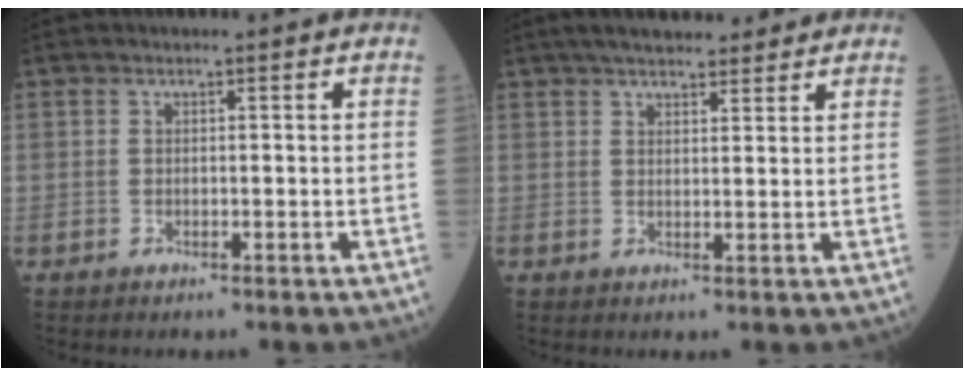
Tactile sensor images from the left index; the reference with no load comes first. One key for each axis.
{"total": 9.3, "fx": 7.9, "fy": 2.6, "fz": 4.2, "tx": -0.056, "ty": 0.025, "tz": 0.114}